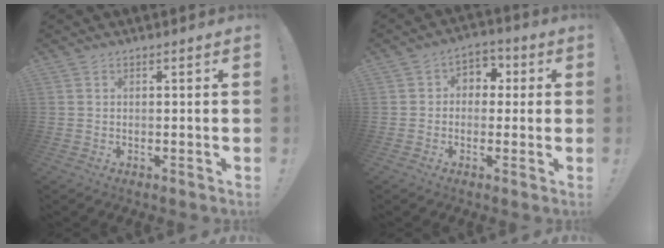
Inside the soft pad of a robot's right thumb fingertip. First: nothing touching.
{"total": 5.3, "force": [-0.7, 4.9, 1.9], "torque": [-0.031, 0.022, -0.010]}